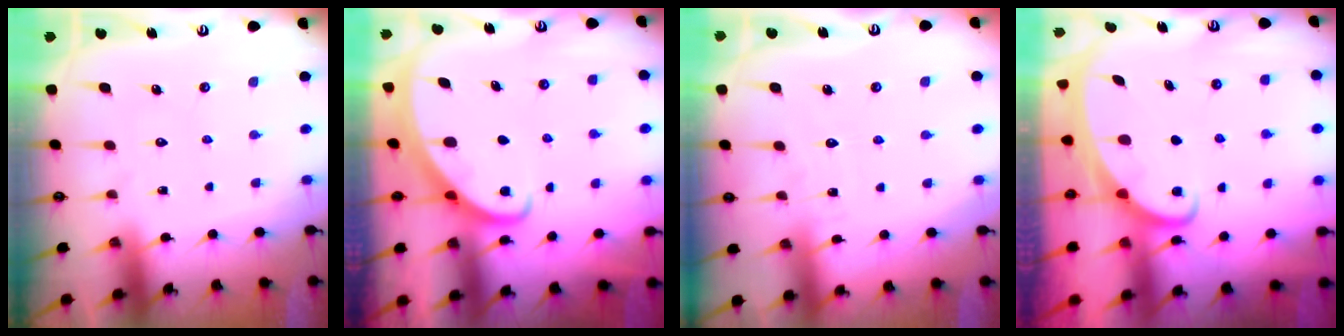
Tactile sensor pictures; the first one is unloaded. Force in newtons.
{"total": 2.0, "press": 2.0, "slide": 0.2}
{"total": 2.9, "press": 2.9, "slide": 0.4}
{"total": 2.0, "press": 2.0, "slide": 0.3}